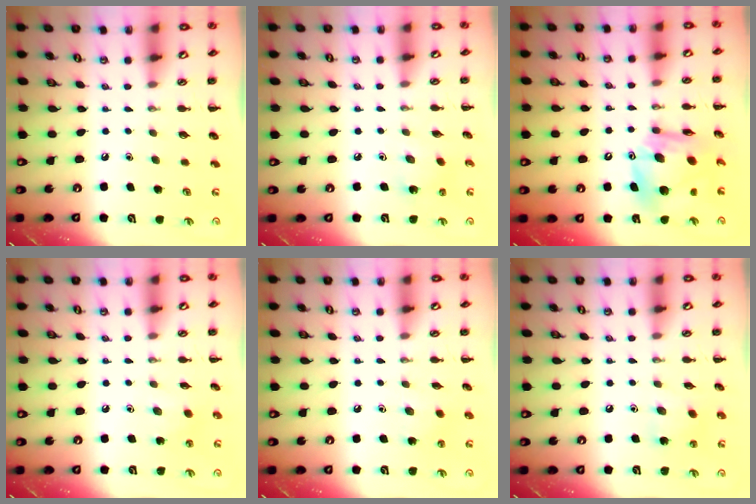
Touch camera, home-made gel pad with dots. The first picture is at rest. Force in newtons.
{"total": 1.8, "press": 1.7, "slide": 0.8}
{"total": 11.6, "press": 11.1, "slide": 3.3}
{"total": 2.8, "press": 2.7, "slide": 0.9}
{"total": 2.6, "press": 2.5, "slide": 0.7}
{"total": 4.3, "press": 4.1, "slide": 1.2}